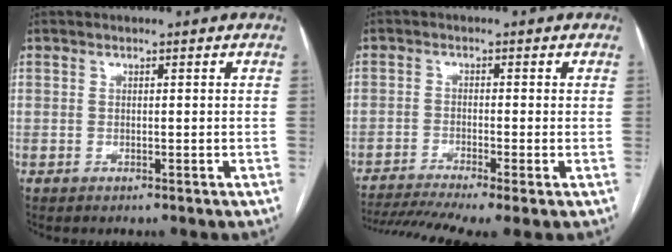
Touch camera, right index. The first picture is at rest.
{"total": 11.1, "force": [-8.4, 0.4, 7.2], "torque": [-0.123, -0.011, -0.138]}